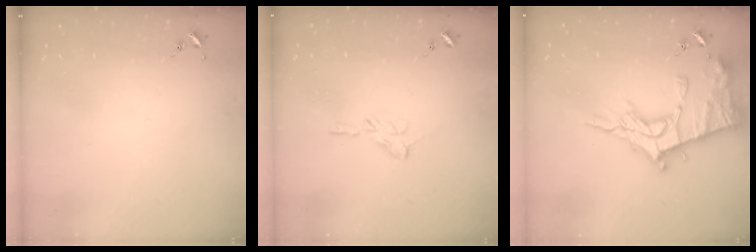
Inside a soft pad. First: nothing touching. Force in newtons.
{"total": 5.3, "press": 5.2, "slide": 0.6}
{"total": 18.5, "press": 18.4, "slide": 1.5}